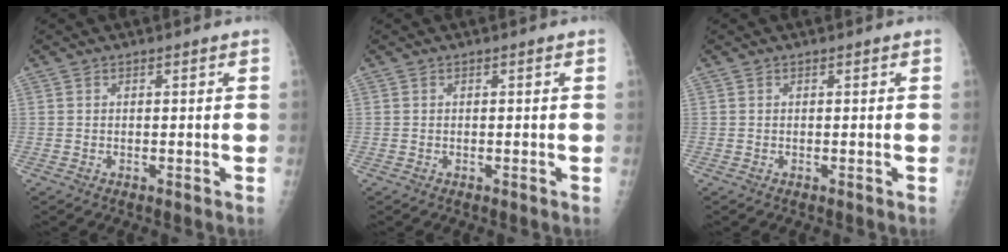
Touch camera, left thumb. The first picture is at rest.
{"total": 0.0}
{"total": 0.0}